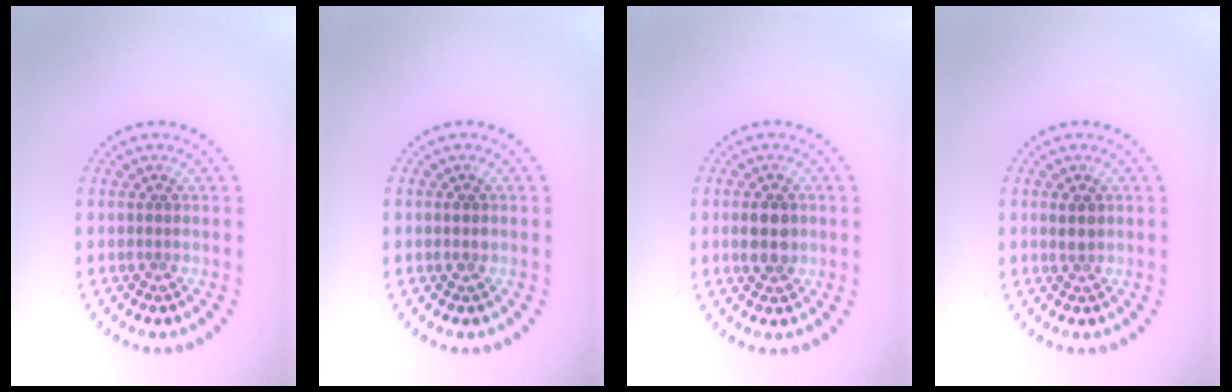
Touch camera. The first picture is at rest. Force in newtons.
{"total": 0.9, "press": 0.9, "slide": 0.1}
{"total": 2.8, "press": 2.8, "slide": 0.2}
{"total": 1.3, "press": 1.3, "slide": 0.4}